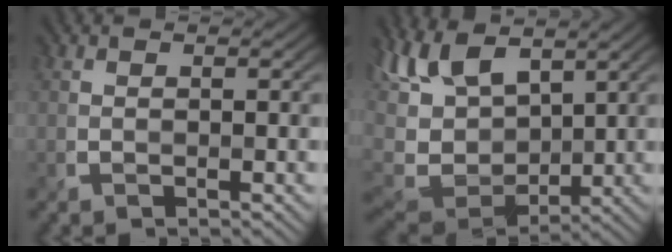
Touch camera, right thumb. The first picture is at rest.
{"total": 11.6, "force": [3.4, 6.3, 9.1], "torque": [-0.229, 0.004, 0.059]}